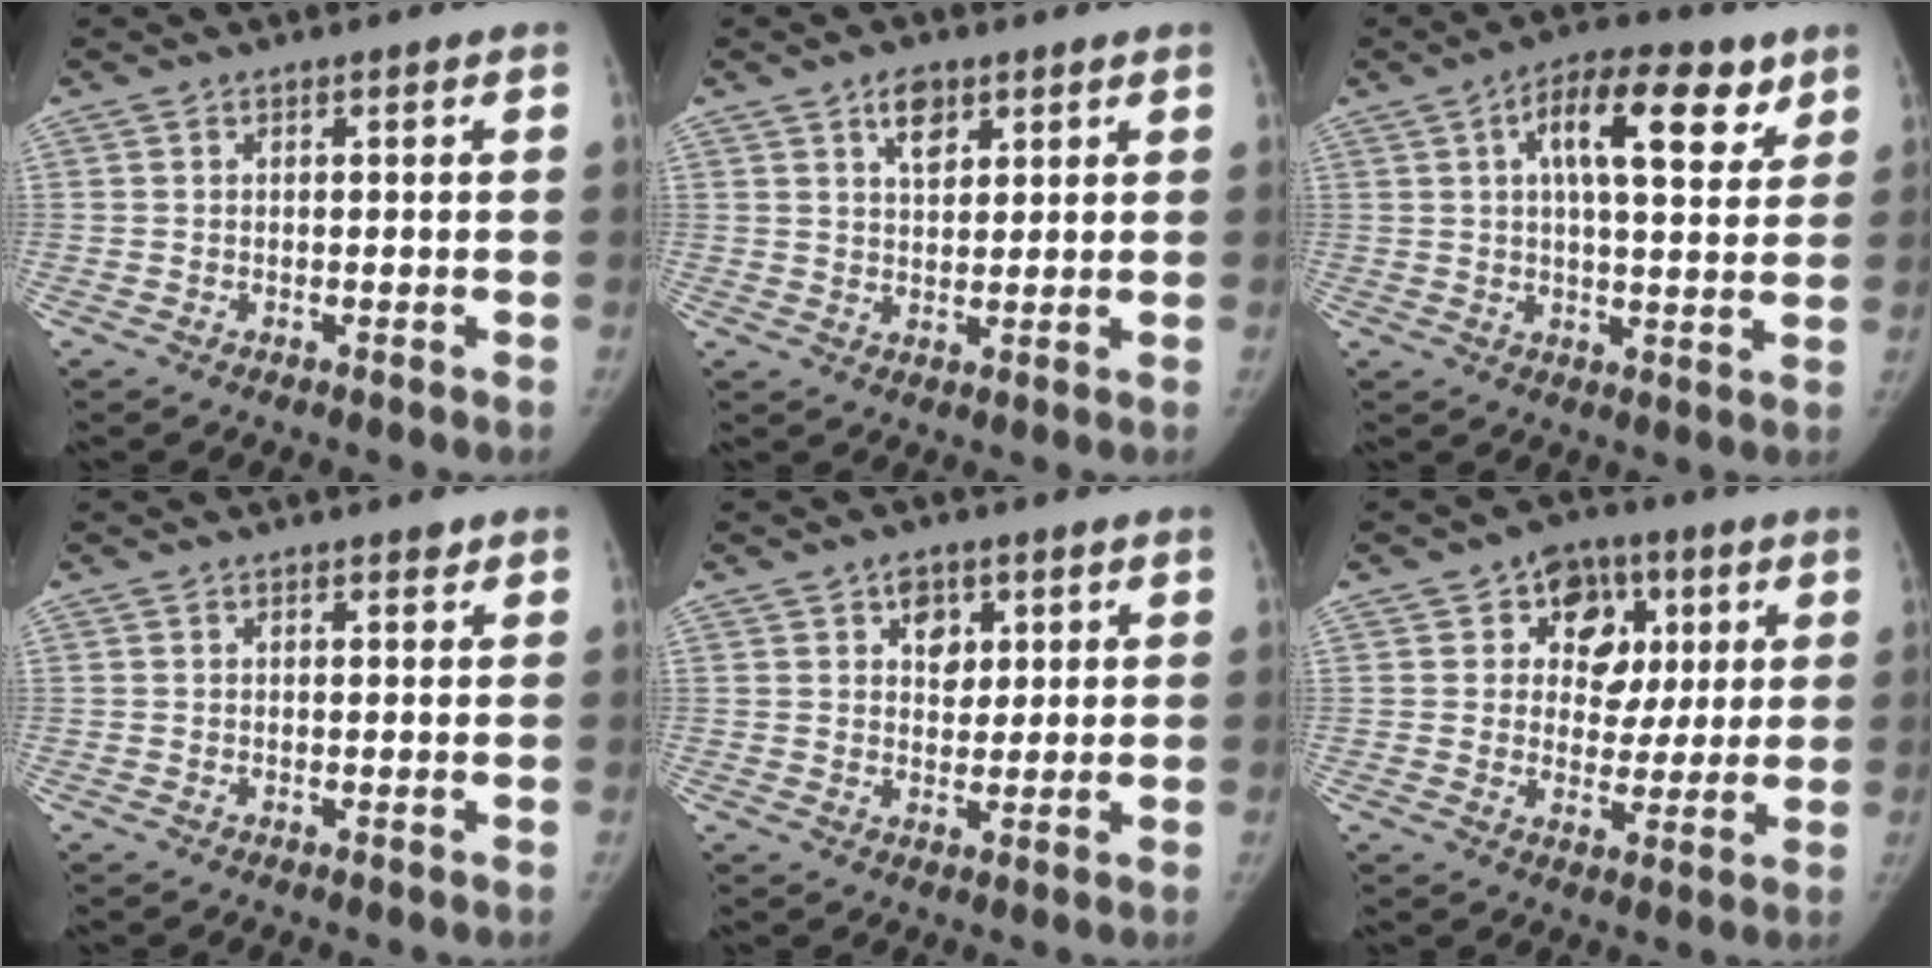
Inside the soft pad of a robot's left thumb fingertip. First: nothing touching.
{"total": 4.8, "force": [2.7, 2.7, 2.9], "torque": [-0.028, -0.017, 0.046]}
{"total": 13.9, "force": [6.0, 5.8, 11.1], "torque": [-0.140, -0.006, 0.087]}
{"total": 0.7, "force": [0.6, 0.3, 0.3], "torque": [0.001, -0.003, 0.006]}
{"total": 4.6, "force": [2.1, 3.4, 2.3], "torque": [-0.007, -0.010, 0.032]}
{"total": 11.0, "force": [3.8, 8.9, 5.3], "torque": [-0.021, -0.007, 0.056]}